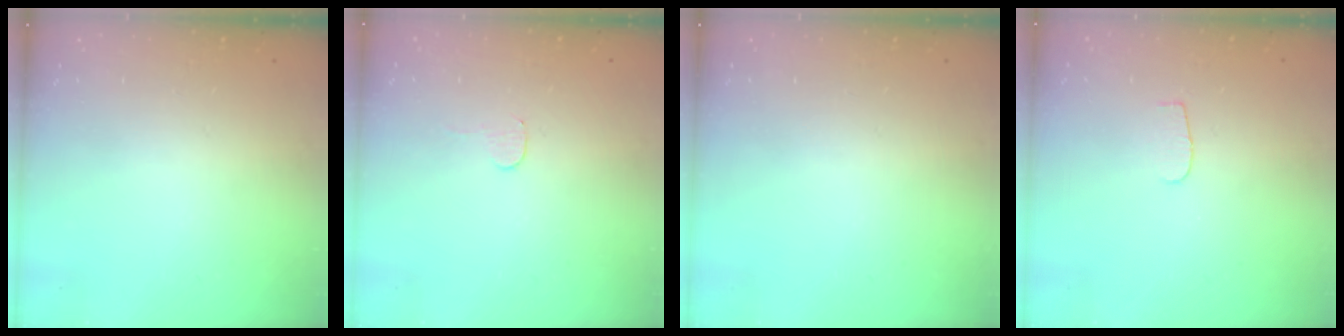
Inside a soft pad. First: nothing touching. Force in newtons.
{"total": 2.8, "press": 2.8, "slide": 0.2}
{"total": 0.0}
{"total": 3.8, "press": 3.7, "slide": 0.4}